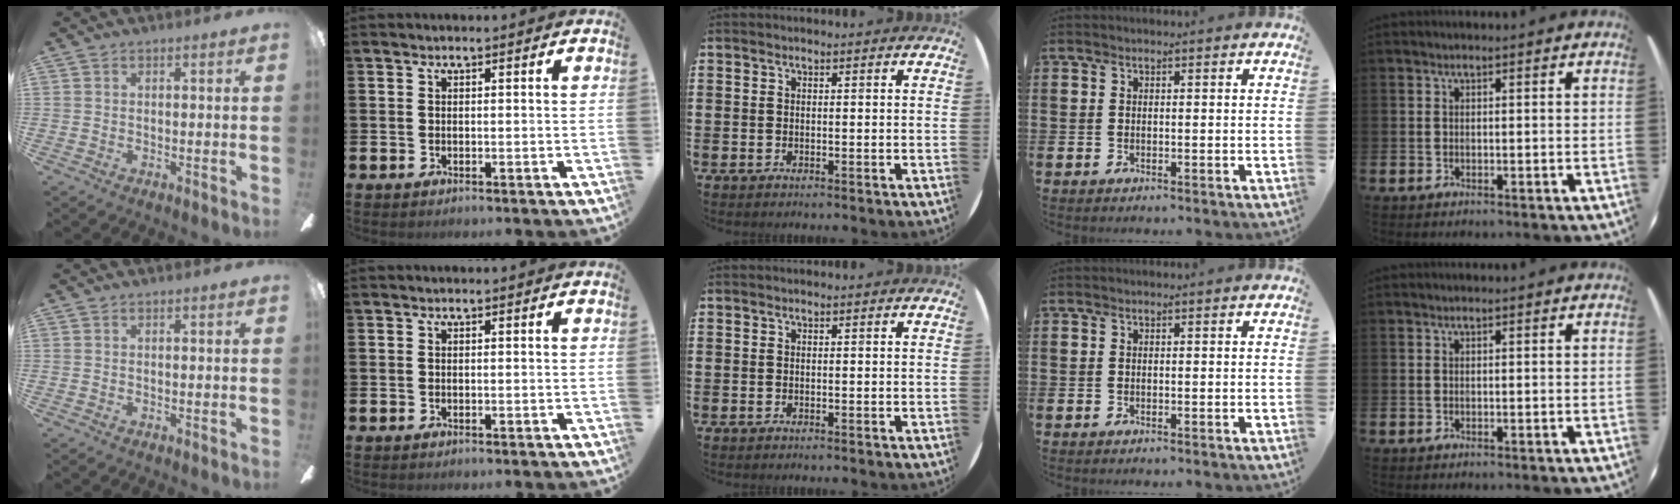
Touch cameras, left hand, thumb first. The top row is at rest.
{}